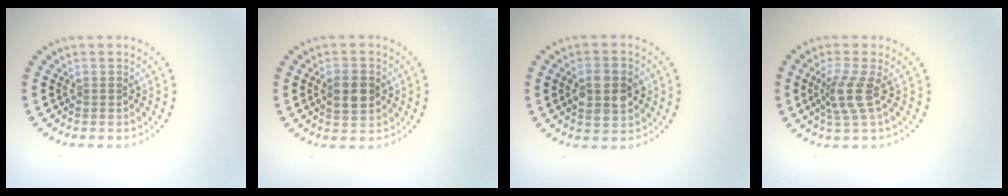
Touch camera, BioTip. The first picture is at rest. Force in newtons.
{"total": 3.0, "press": 3.0, "slide": 0.1}
{"total": 4.5, "press": 4.5, "slide": 0.1}
{"total": 2.9, "press": 2.1, "slide": 1.9}